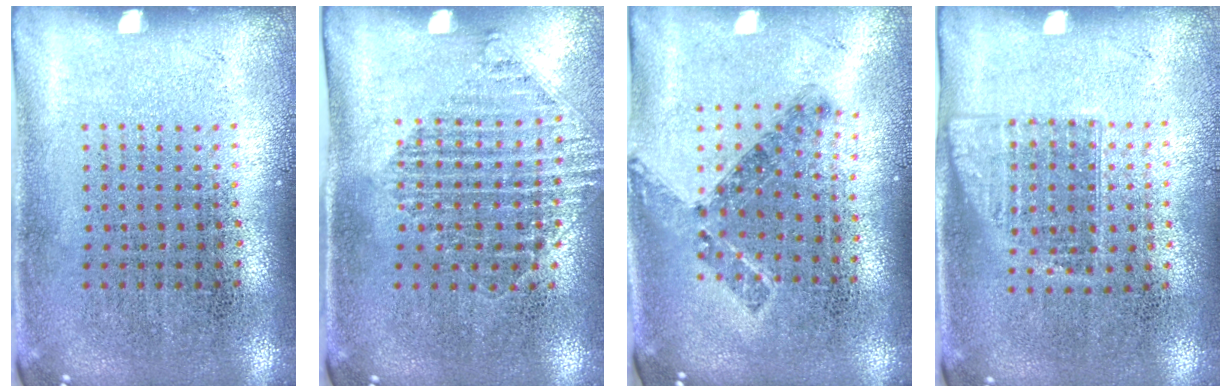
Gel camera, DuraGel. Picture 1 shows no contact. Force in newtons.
{"total": 1.4, "press": 1.2, "slide": 0.7}
{"total": 0.8, "press": 0.7, "slide": 0.3}
{"total": 1.1, "press": 0.9, "slide": 0.6}